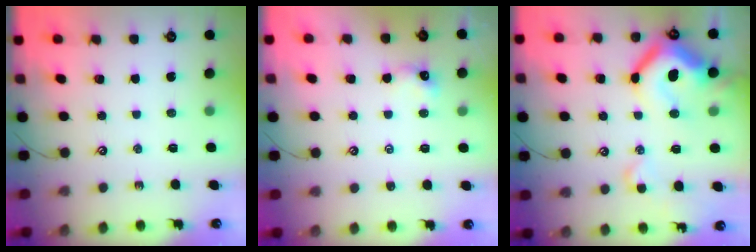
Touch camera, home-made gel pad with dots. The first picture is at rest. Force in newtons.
{"total": 1.8, "press": 1.7, "slide": 0.5}
{"total": 21.8, "press": 21.6, "slide": 3.3}